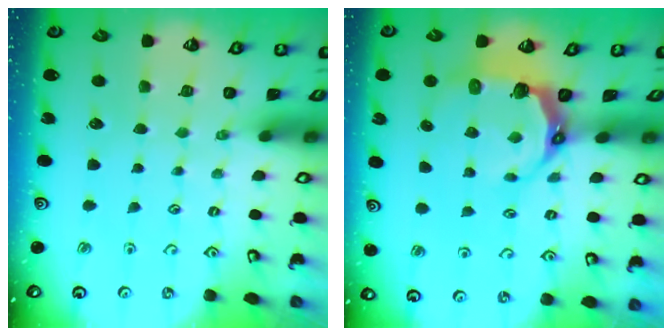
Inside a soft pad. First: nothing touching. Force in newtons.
{"total": 7.9, "press": 6.3, "slide": 4.8}